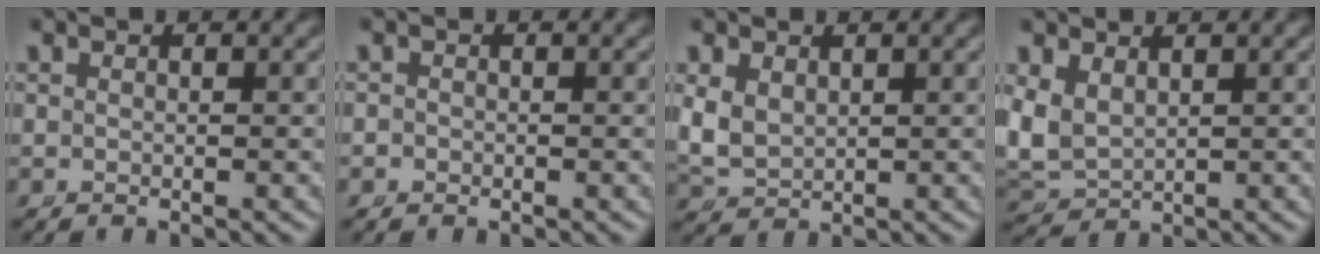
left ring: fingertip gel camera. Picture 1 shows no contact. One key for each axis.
{"total": 1.0, "fx": -0.5, "fy": 0.9, "fz": 0.0, "tx": -0.003, "ty": -0.007, "tz": -0.007}
{"total": 5.1, "fx": 0.4, "fy": 4.6, "fz": 2.2, "tx": -0.085, "ty": -0.022, "tz": 0.021}
{"total": 6.1, "fx": 0.4, "fy": 5.5, "fz": 2.7, "tx": -0.113, "ty": -0.033, "tz": 0.024}